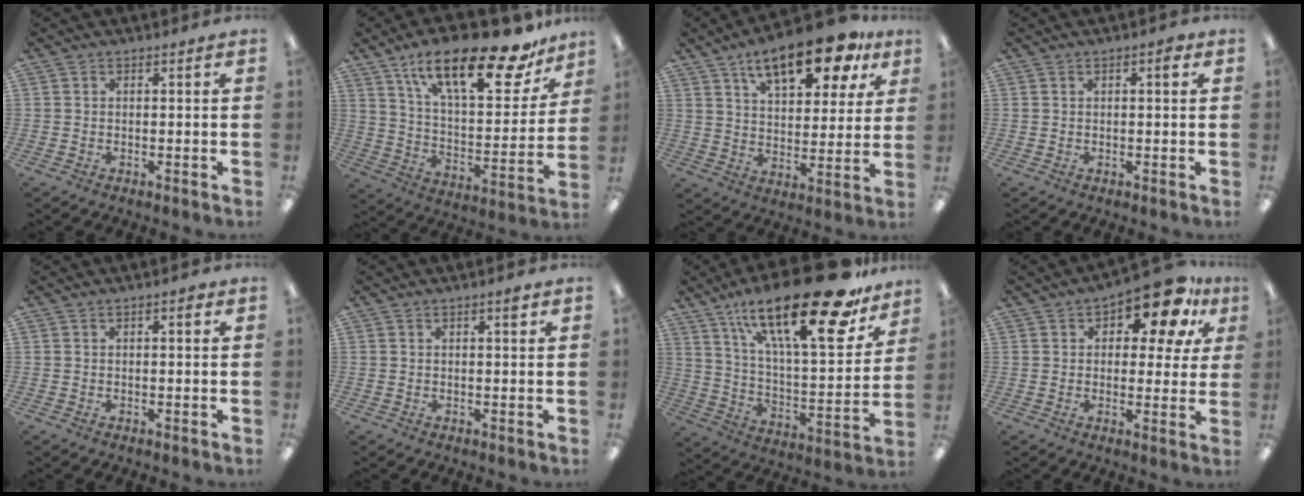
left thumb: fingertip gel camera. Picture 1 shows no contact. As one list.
[{"total": 24.9, "force": [16.9, 8.4, 16.2], "torque": [-0.247, -0.102, 0.278]}, {"total": 17.6, "force": [11.2, 7.3, 11.4], "torque": [-0.165, -0.051, 0.182]}, {"total": 1.9, "force": [0.9, 0.6, 1.5], "torque": [-0.016, -0.003, 0.010]}, {"total": 1.2, "force": [0.6, 0.5, 1.0], "torque": [-0.012, 0.001, 0.007]}, {"total": 2.0, "force": [1.1, 0.5, 1.6], "torque": [-0.017, -0.004, 0.014]}, {"total": 29.2, "force": [18.9, 8.4, 20.6], "torque": [-0.324, -0.111, 0.308]}, {"total": 13.2, "force": [8.2, 6.1, 8.3], "torque": [-0.112, -0.043, 0.138]}]